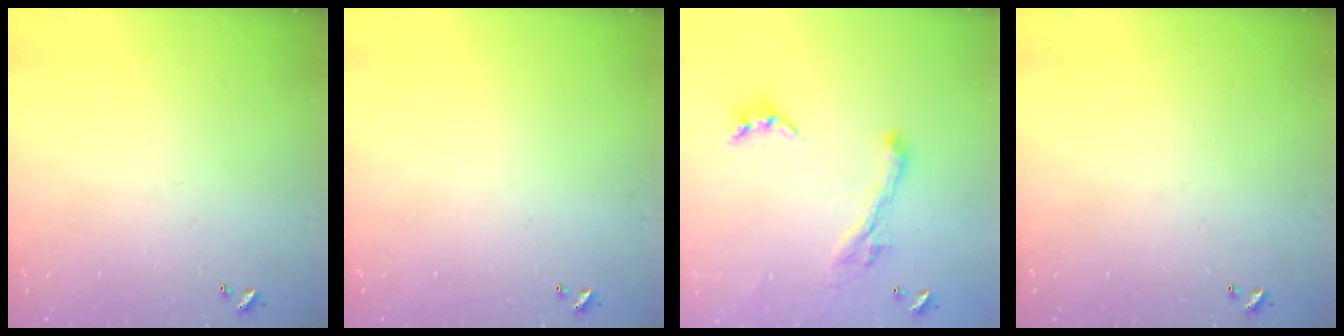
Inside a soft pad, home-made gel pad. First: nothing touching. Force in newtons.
{"total": 0.0}
{"total": 2.8, "press": 2.5, "slide": 1.3}
{"total": 0.0}